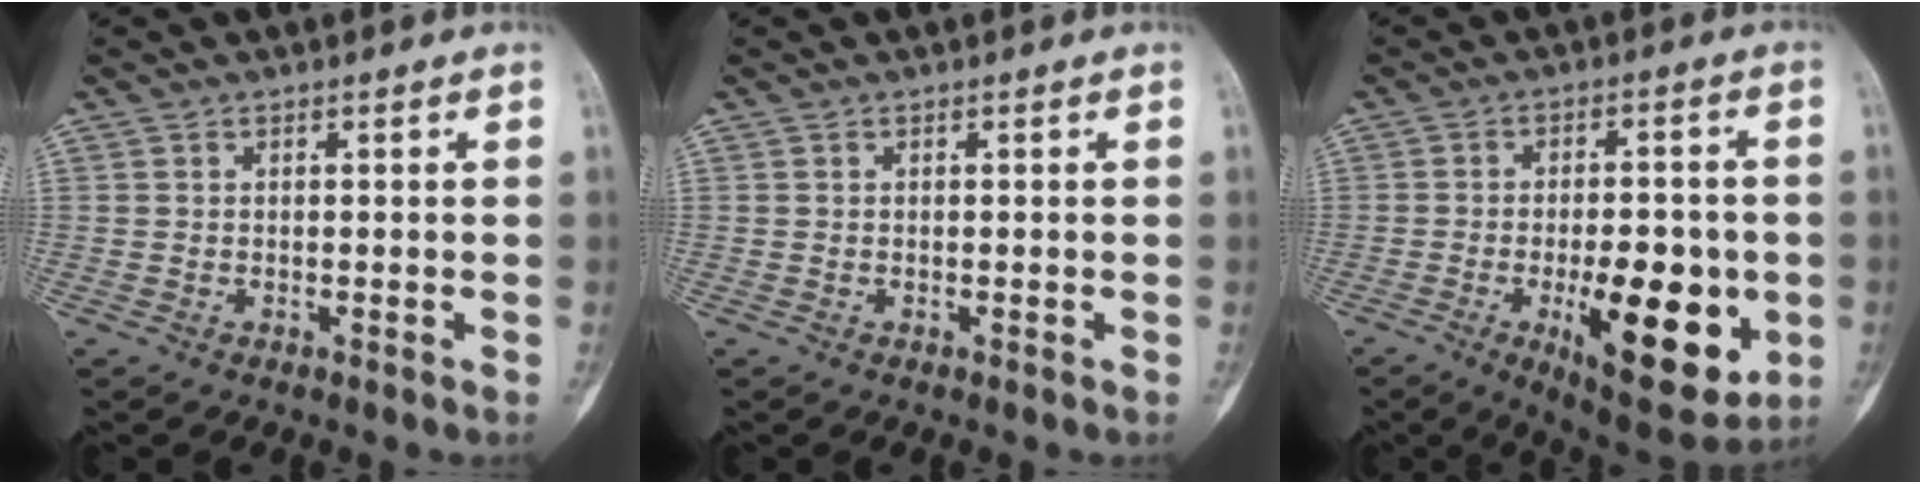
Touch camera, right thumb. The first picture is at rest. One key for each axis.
{"total": 0.0}
{"total": 17.8, "fx": -4.6, "fy": 7.3, "fz": 15.6, "tx": -0.198, "ty": -0.003, "tz": -0.054}